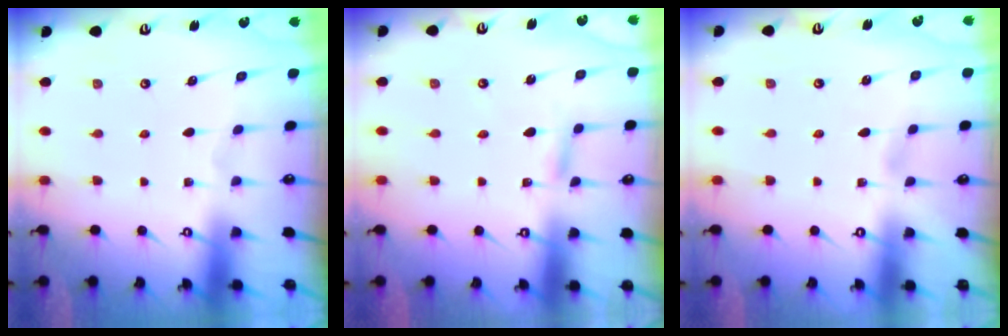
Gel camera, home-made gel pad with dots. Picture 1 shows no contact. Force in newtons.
{"total": 2.9, "press": 2.8, "slide": 0.3}
{"total": 1.6, "press": 1.6, "slide": 0.2}